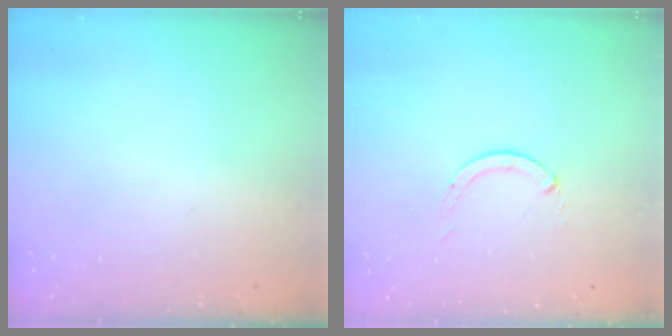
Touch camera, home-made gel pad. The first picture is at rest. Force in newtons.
{"total": 0.0}